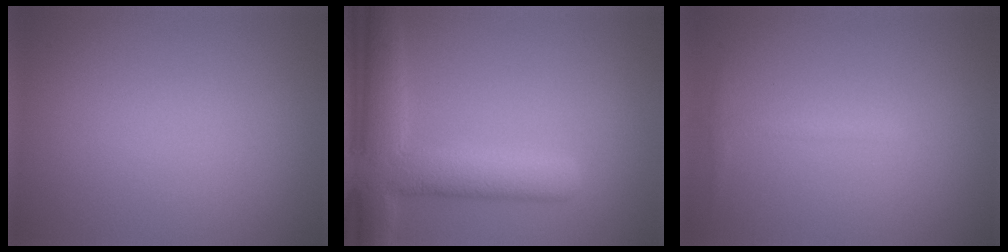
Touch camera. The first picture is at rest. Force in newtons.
{"total": 6.6, "press": 6.6, "slide": 0.6}
{"total": 1.1, "press": 1.1, "slide": 0.0}